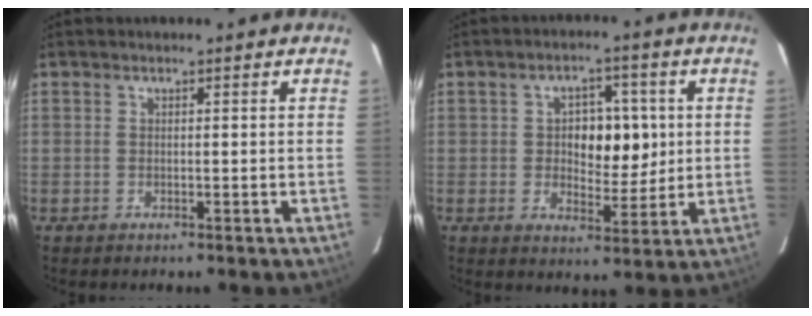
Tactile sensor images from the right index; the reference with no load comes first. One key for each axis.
{"total": 7.7, "fx": 1.0, "fy": 4.4, "fz": 6.2, "tx": -0.086, "ty": 0.013, "tz": 0.023}